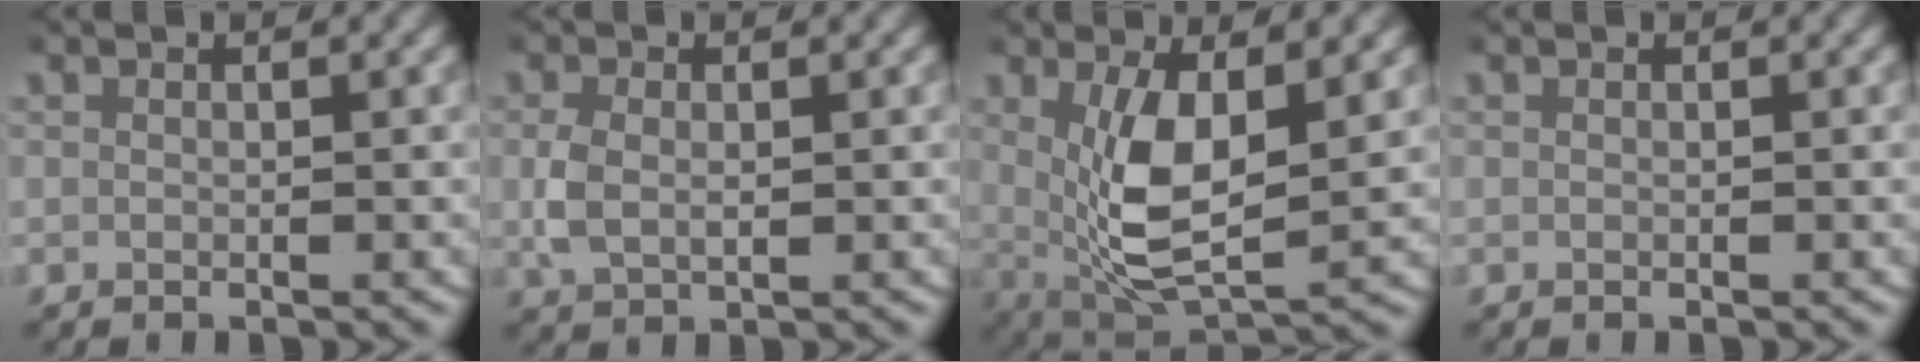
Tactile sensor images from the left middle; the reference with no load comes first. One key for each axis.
{"total": 2.6, "fx": 0.1, "fy": 1.7, "fz": 1.9, "tx": -0.056, "ty": -0.007, "tz": 0.008}
{"total": 7.3, "fx": 1.1, "fy": 3.4, "fz": 6.3, "tx": -0.135, "ty": -0.022, "tz": 0.035}
{"total": 0.0}